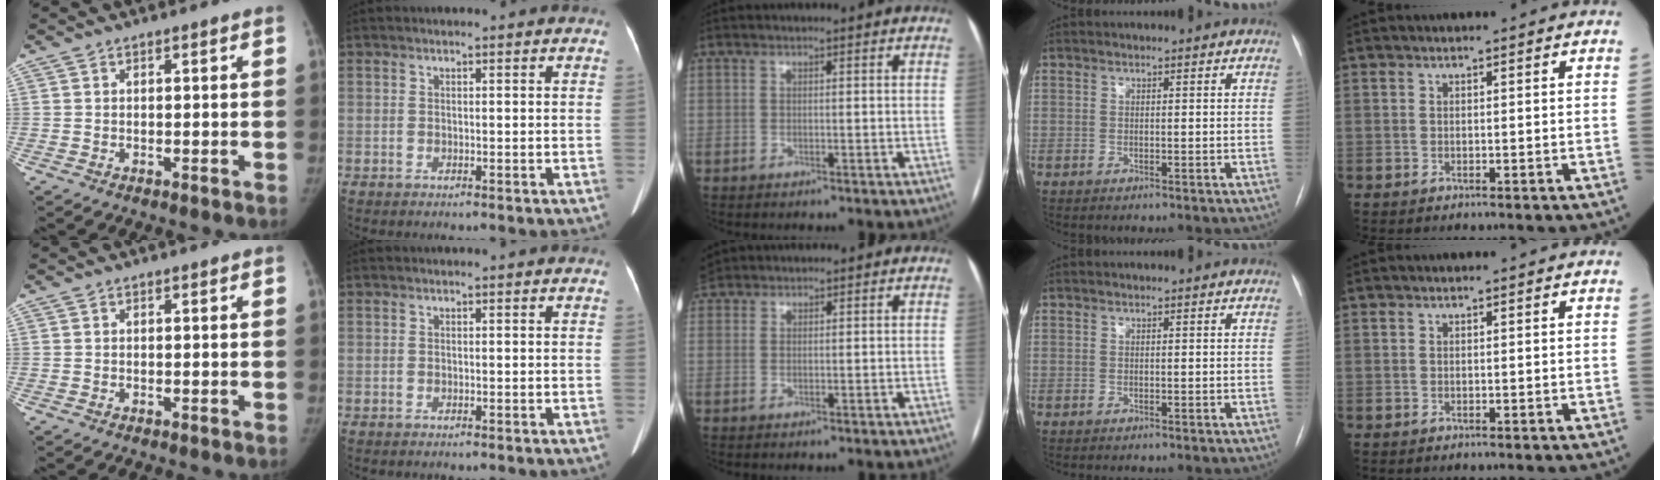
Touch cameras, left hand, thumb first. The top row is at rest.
{"middle": {"total": 3.6, "force": [3.0, 1.8, 0.5], "torque": [-0.016, 0.016, 0.060]}}